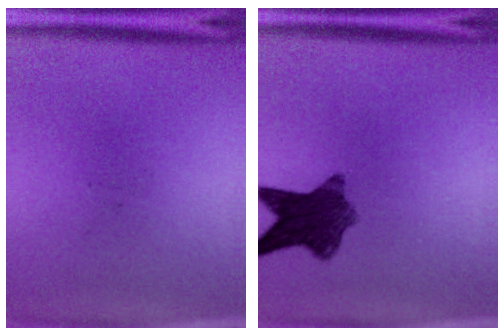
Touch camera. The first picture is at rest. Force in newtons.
{"total": 8.5}